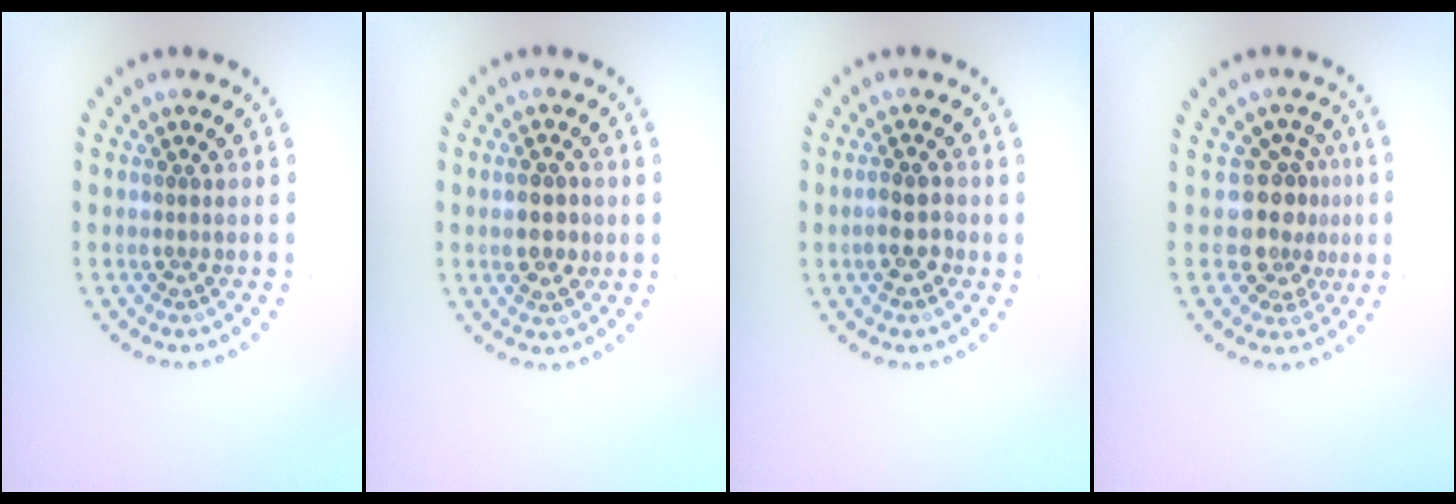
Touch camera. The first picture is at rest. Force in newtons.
{"total": 2.8, "press": 2.8, "slide": 0.2}
{"total": 2.3, "press": 2.2, "slide": 0.7}
{"total": 3.8, "press": 2.8, "slide": 2.5}